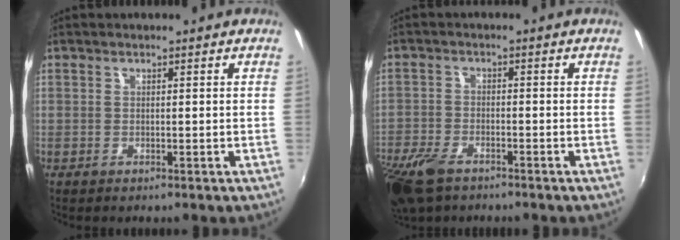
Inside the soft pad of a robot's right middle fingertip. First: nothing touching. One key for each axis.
{"total": 10.0, "fx": -7.0, "fy": 4.8, "fz": 5.4, "tx": -0.151, "ty": -0.026, "tz": -0.136}